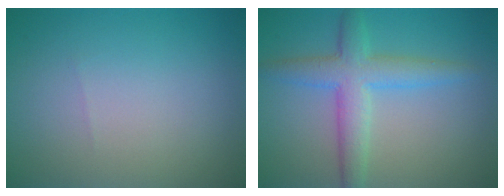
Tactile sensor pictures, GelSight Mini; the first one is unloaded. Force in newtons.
{"total": 4.5, "press": 4.5, "slide": 0.1}